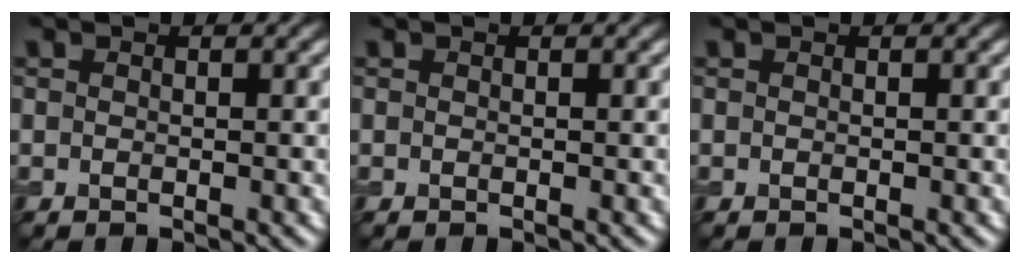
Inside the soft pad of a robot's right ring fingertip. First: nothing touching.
{"total": 0.0}
{"total": 0.0}